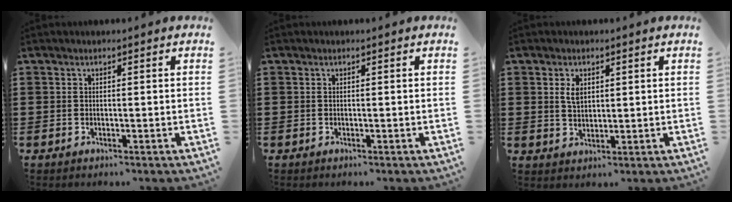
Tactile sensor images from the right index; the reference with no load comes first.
{"total": 0.0}
{"total": 2.5, "force": [1.0, 1.5, 1.7], "torque": [-0.038, 0.005, 0.019]}